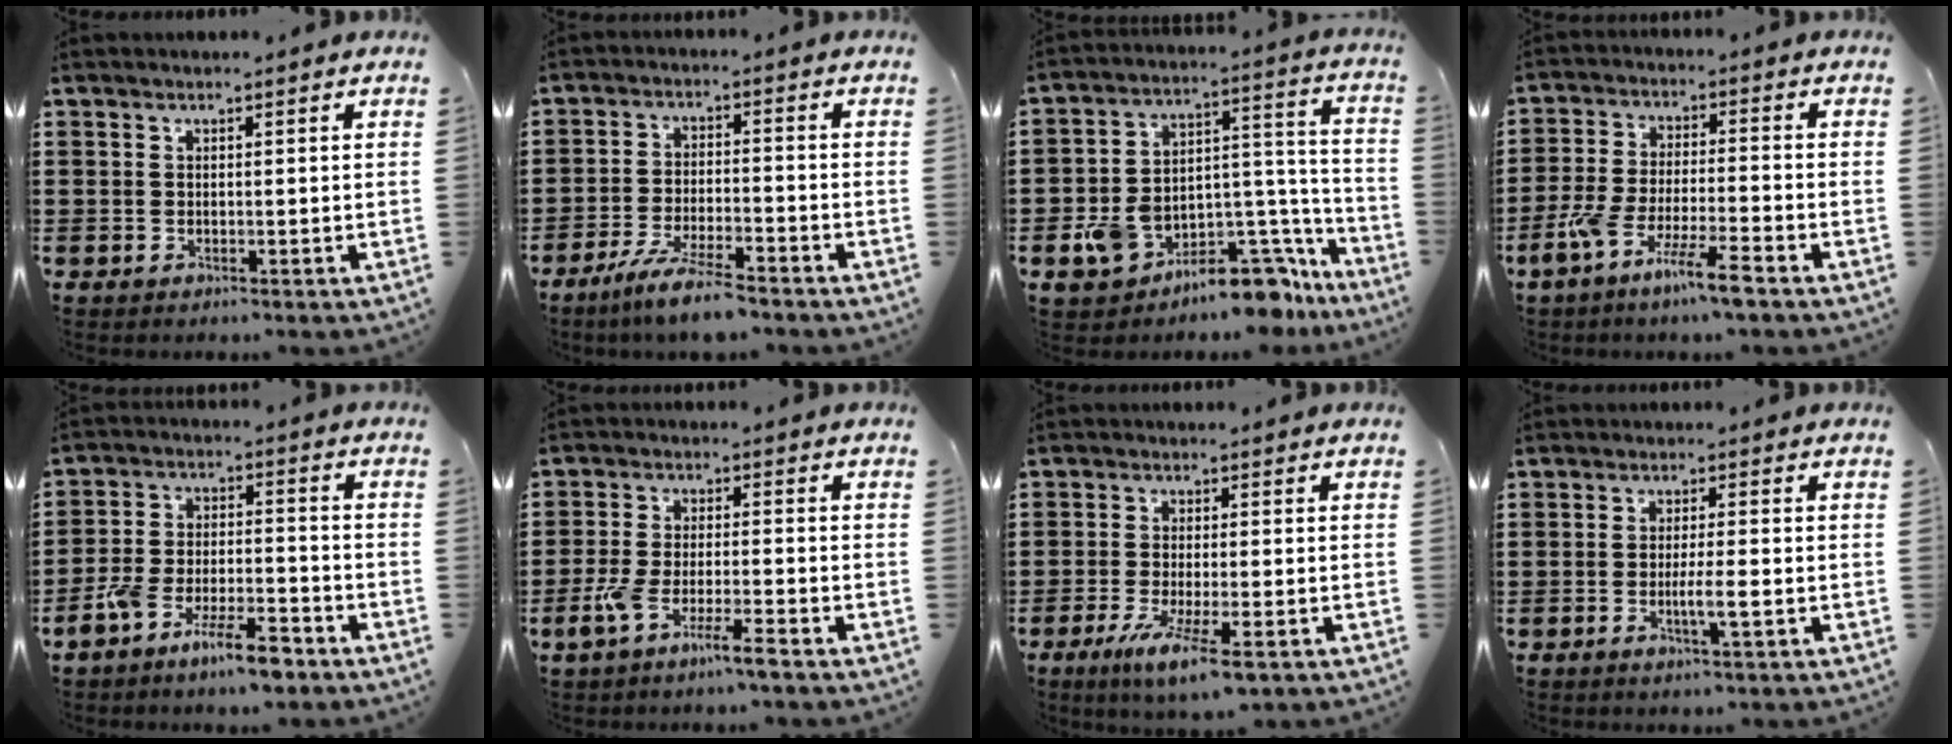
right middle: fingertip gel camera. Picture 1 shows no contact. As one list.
[{"total": 6.4, "force": [-5.4, 0.2, 3.4], "torque": [-0.074, -0.014, -0.101]}, {"total": 10.0, "force": [-8.2, 3.8, 4.1], "torque": [-0.076, 0.026, -0.157]}, {"total": 7.8, "force": [-5.8, 0.2, 5.2], "torque": [-0.116, -0.013, -0.113]}, {"total": 8.5, "force": [-6.6, 2.1, 5.0], "torque": [-0.101, 0.009, -0.125]}, {"total": 6.0, "force": [-3.9, 0.4, 4.5], "torque": [-0.100, -0.014, -0.075]}, {"total": 6.3, "force": [-3.1, 0.9, 5.3], "torque": [-0.108, -0.019, -0.052]}, {"total": 3.7, "force": [-1.3, 0.2, 3.5], "torque": [-0.062, -0.006, -0.023]}]